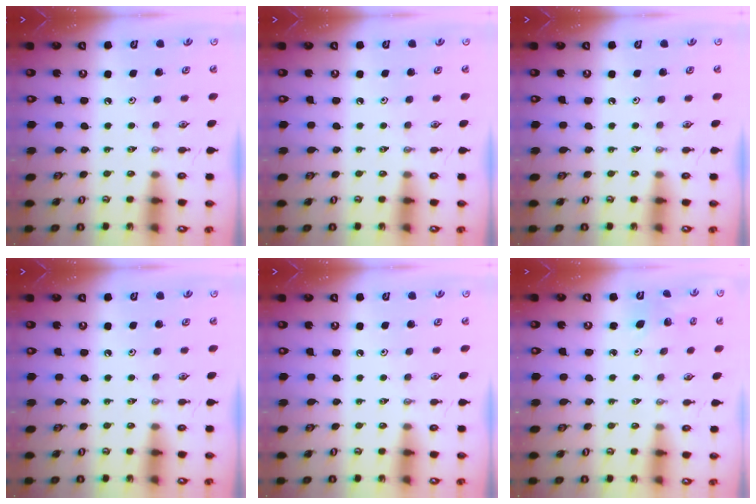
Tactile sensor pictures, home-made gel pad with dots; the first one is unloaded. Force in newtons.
{"total": 0.0}
{"total": 0.0}
{"total": 0.0}
{"total": 0.0}
{"total": 4.3, "press": 3.9, "slide": 2.0}